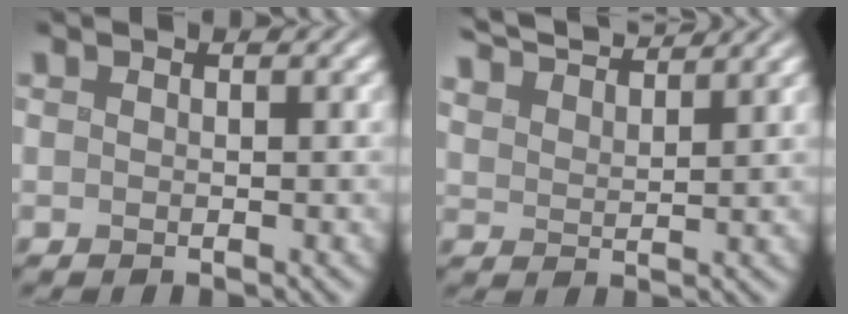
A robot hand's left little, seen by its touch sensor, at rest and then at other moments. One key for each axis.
{"total": 6.5, "fx": 6.0, "fy": 1.2, "fz": 2.3, "tx": -0.042, "ty": 0.020, "tz": 0.083}